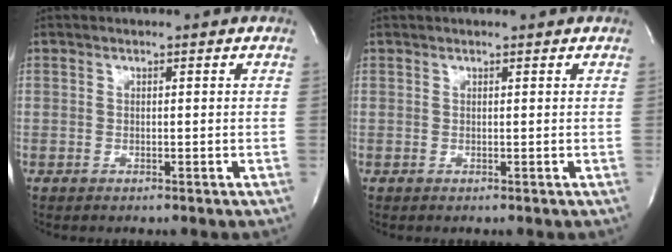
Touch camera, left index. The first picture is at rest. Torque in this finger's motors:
{"motor_torque": [0.45, -0.41, 0.31, 0.04]}